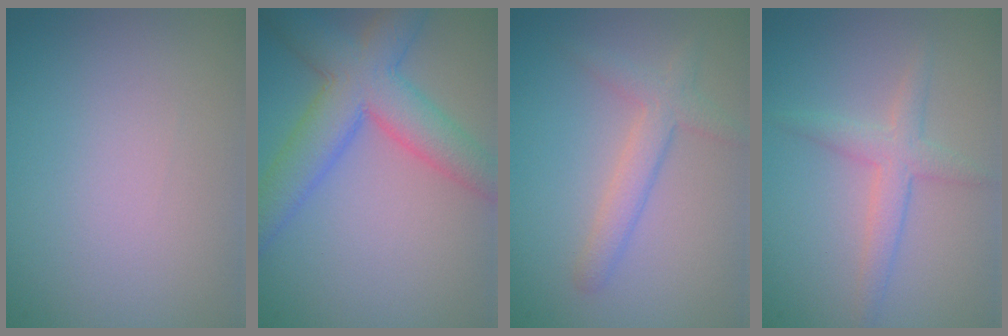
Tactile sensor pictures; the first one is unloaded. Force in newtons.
{"total": 7.4, "press": 7.4, "slide": 0.2}
{"total": 2.7, "press": 2.6, "slide": 0.1}
{"total": 2.5, "press": 2.5, "slide": 0.0}